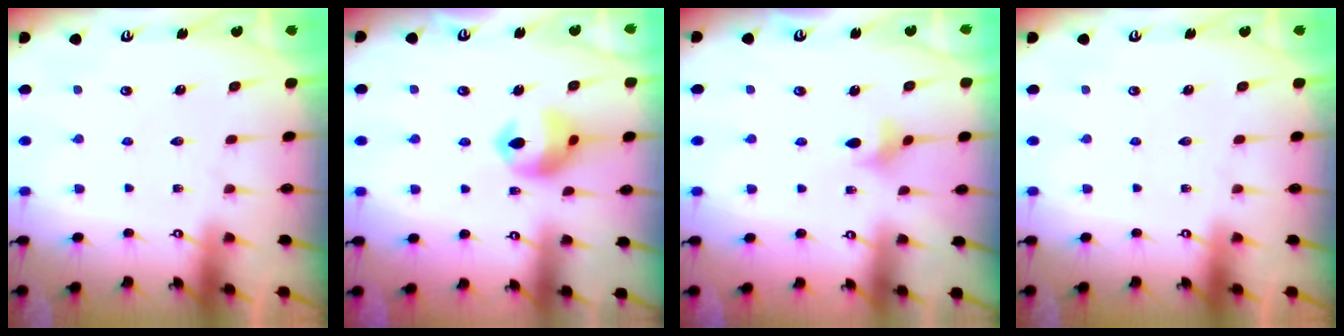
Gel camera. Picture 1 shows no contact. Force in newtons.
{"total": 11.7, "press": 11.7, "slide": 1.1}
{"total": 4.8, "press": 4.7, "slide": 0.8}
{"total": 0.0}